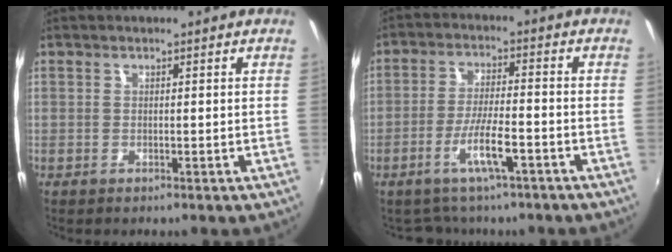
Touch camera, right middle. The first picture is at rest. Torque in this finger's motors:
{"motor_torque": [0.54, -0.83, 0.17, 0.04]}